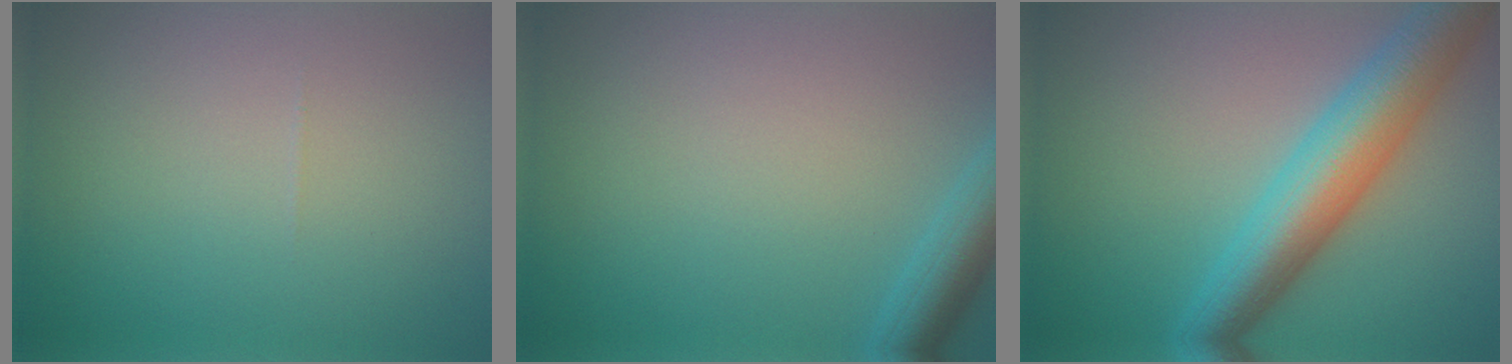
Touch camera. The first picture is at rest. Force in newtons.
{"total": 3.5, "press": 3.5, "slide": 0.2}
{"total": 8.0, "press": 8.0, "slide": 0.2}